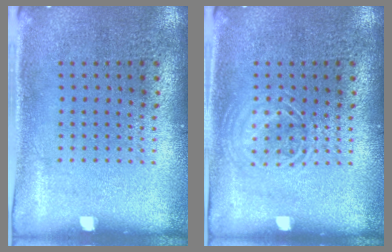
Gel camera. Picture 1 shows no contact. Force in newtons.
{"total": 1.7, "press": 1.7, "slide": 0.3}